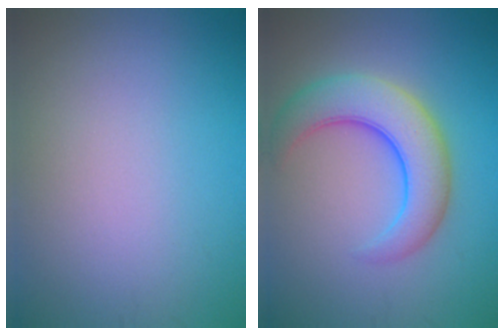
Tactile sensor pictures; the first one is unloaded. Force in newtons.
{"total": 6.7, "press": 6.7, "slide": 0.3}